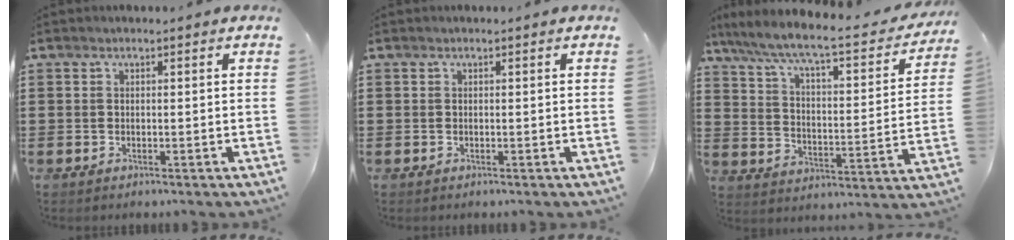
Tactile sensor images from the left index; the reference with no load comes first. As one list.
[{"total": 0.0}, {"total": 7.6, "force": [6.3, 0.5, 4.2], "torque": [-0.108, -0.042, 0.100]}]